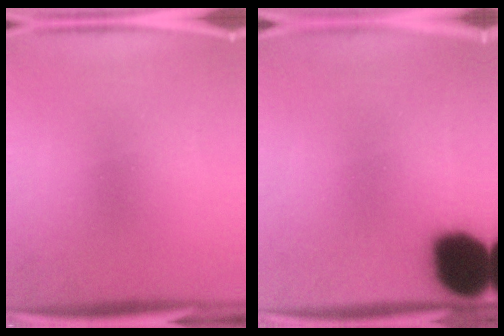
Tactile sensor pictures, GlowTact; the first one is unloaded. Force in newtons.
{"total": 19.5}